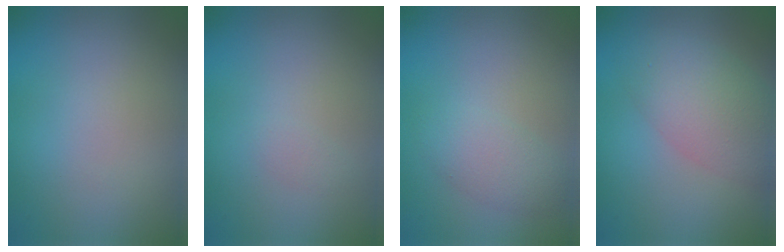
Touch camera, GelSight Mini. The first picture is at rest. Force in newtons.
{"total": 0.7, "press": 0.7, "slide": 0.1}
{"total": 2.3, "press": 2.3, "slide": 0.1}
{"total": 5.3, "press": 5.3, "slide": 0.1}